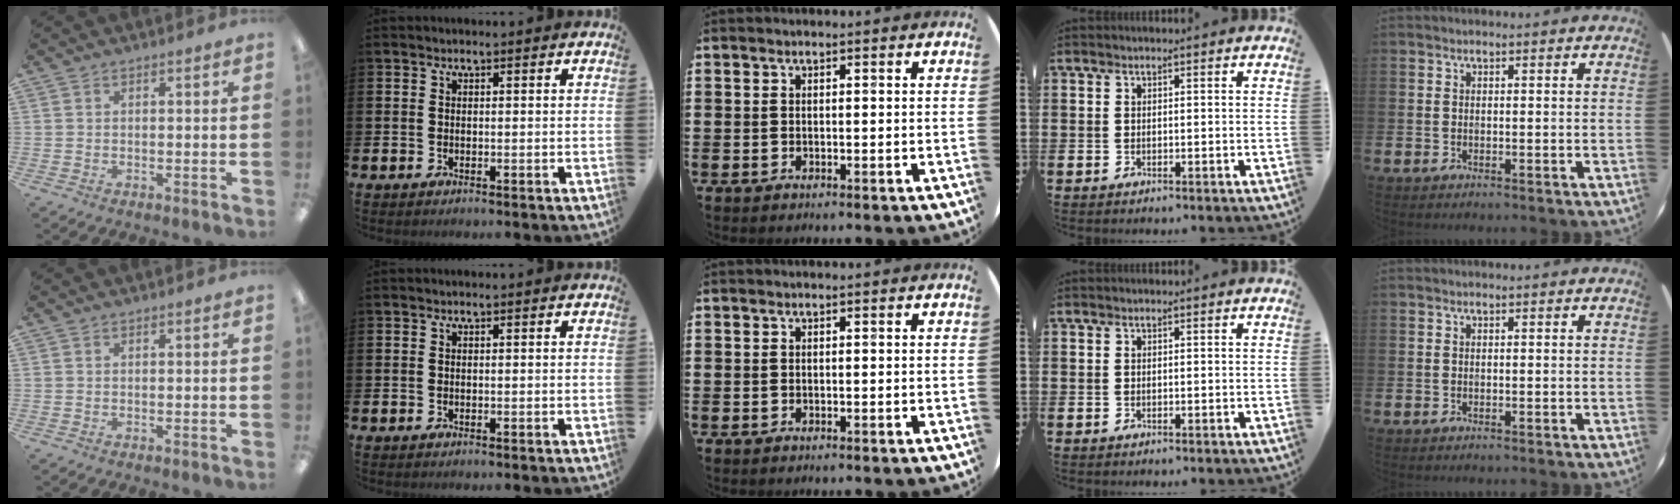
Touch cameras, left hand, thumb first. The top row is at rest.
{}